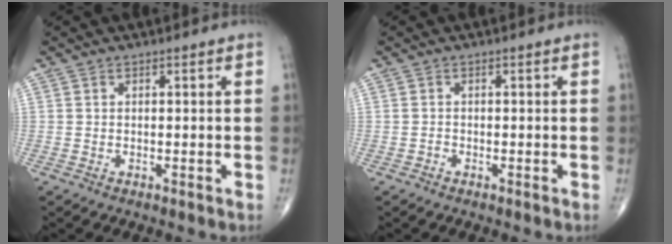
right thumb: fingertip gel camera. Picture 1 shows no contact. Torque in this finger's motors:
{"motor_torque": [0.12, 0.02, -0.06, -0.02, 0.01]}